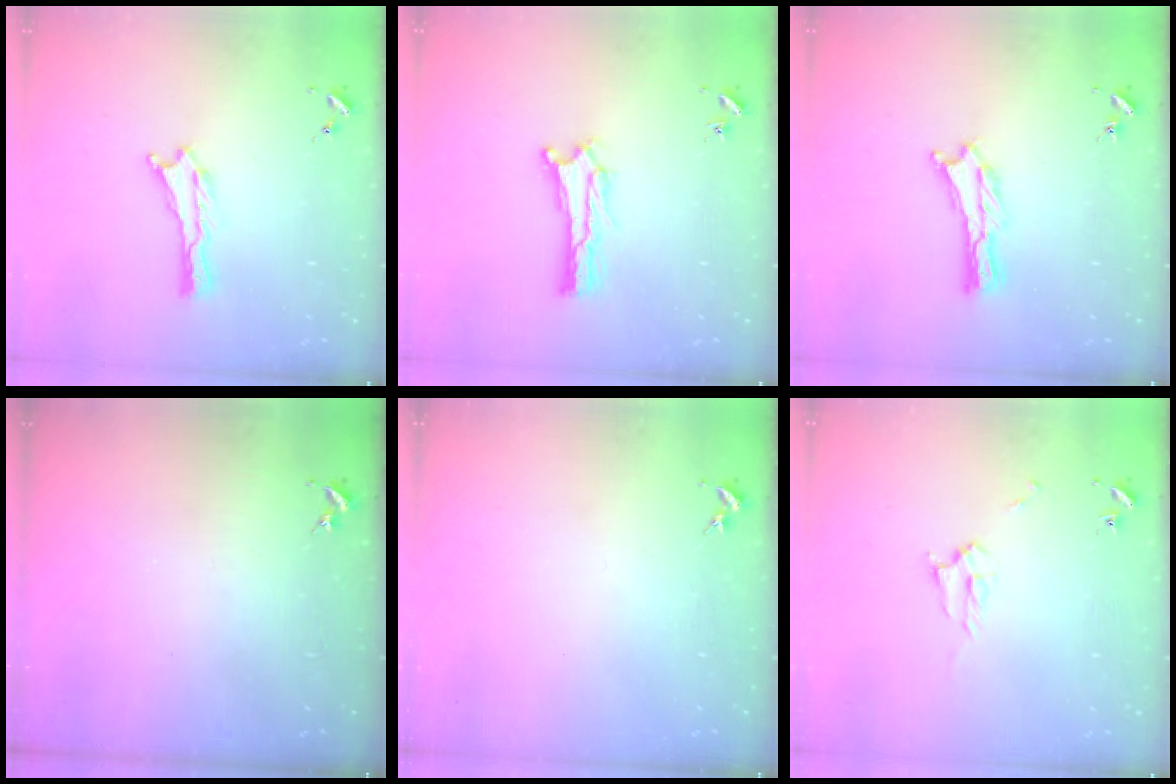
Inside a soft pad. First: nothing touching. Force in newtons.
{"total": 0.6, "press": 0.5, "slide": 0.2}
{"total": 0.6, "press": 0.6, "slide": 0.2}
{"total": 0.0}
{"total": 0.0}
{"total": 2.3, "press": 2.3, "slide": 0.3}